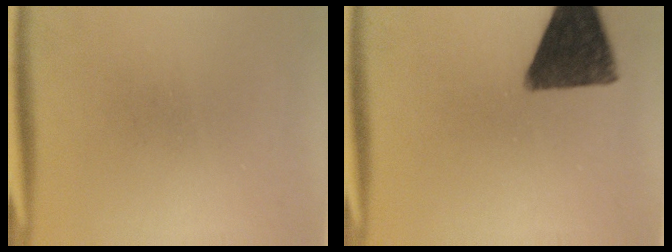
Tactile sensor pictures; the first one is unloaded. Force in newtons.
{"total": 13.5}